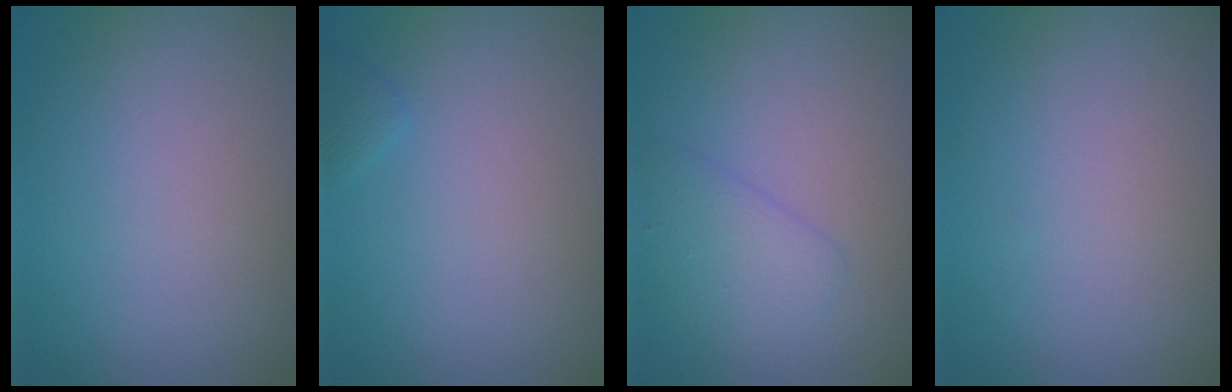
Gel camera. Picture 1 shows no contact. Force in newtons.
{"total": 0.7, "press": 0.7, "slide": 0.1}
{"total": 2.2, "press": 2.2, "slide": 0.1}
{"total": 0.0}